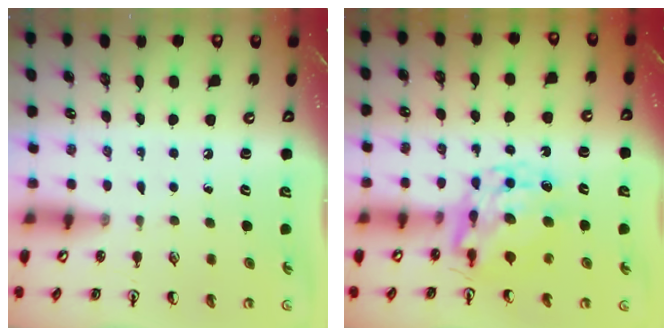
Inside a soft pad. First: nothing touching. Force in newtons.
{"total": 10.8, "press": 10.8, "slide": 0.8}